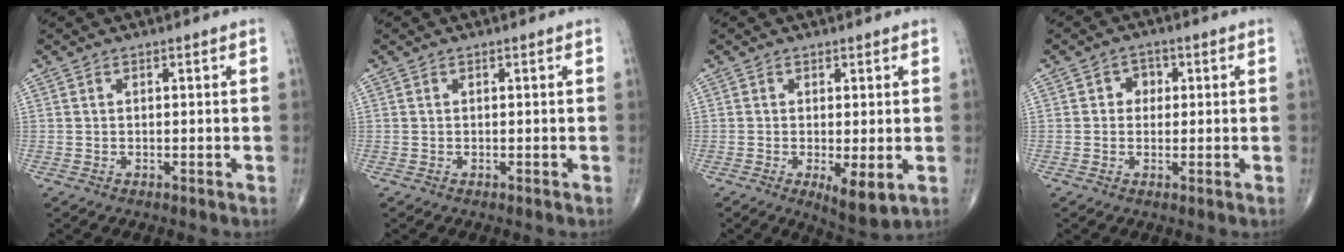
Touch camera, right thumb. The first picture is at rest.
{"total": 0.0}
{"total": 5.6, "force": [-1.3, 1.8, 5.2], "torque": [-0.081, -0.018, -0.016]}
{"total": 3.0, "force": [0.5, 2.6, 1.4], "torque": [0.003, 0.005, 0.001]}